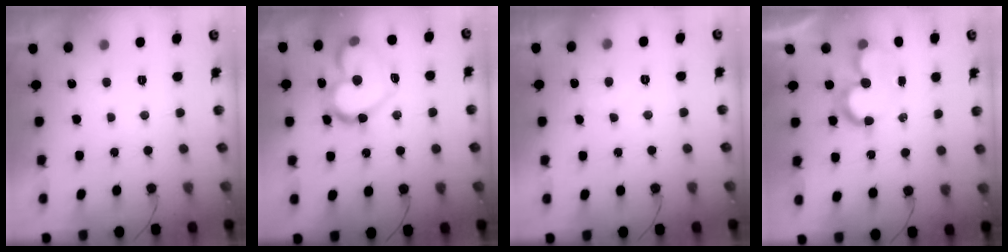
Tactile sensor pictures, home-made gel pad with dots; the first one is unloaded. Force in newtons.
{"total": 17.2, "press": 17.1, "slide": 1.4}
{"total": 5.4, "press": 5.4, "slide": 0.5}
{"total": 8.5, "press": 8.4, "slide": 0.2}